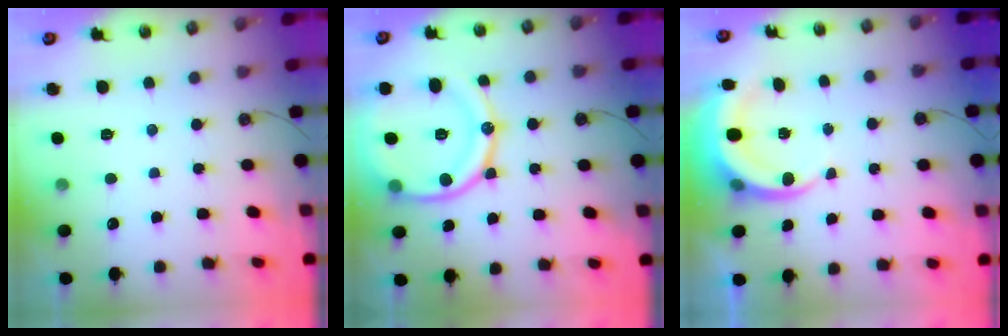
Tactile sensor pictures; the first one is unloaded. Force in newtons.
{"total": 20.0, "press": 19.9, "slide": 2.0}
{"total": 6.2, "press": 6.1, "slide": 0.6}